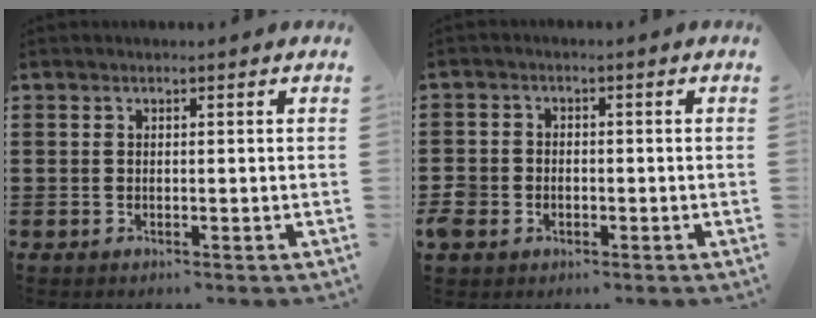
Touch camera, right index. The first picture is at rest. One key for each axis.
{"total": 2.9, "fx": -1.5, "fy": 2.3, "fz": 0.8, "tx": -0.043, "ty": -0.006, "tz": -0.037}